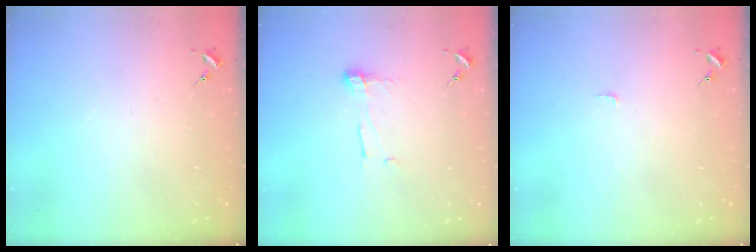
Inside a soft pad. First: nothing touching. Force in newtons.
{"total": 7.0, "press": 7.0, "slide": 0.2}
{"total": 2.8, "press": 2.8, "slide": 0.3}